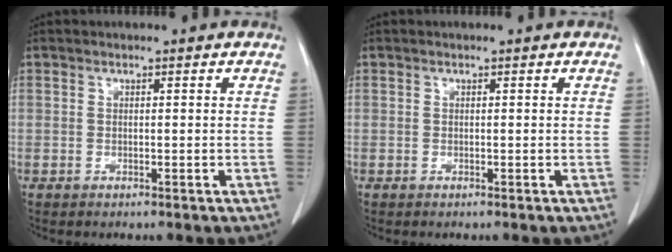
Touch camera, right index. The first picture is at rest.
{"total": 0.0}